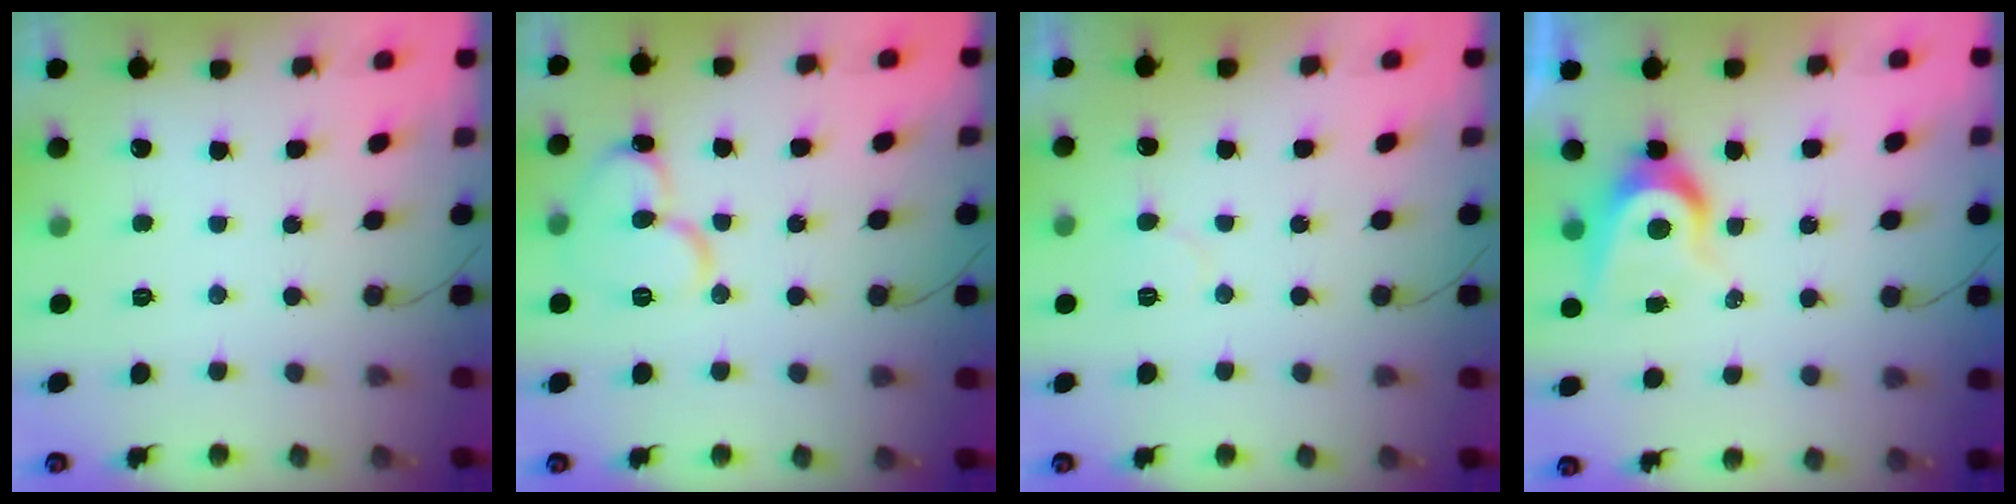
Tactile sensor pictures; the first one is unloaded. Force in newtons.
{"total": 11.4, "press": 11.3, "slide": 1.4}
{"total": 4.8, "press": 4.8, "slide": 0.4}
{"total": 7.1, "press": 7.1, "slide": 0.5}